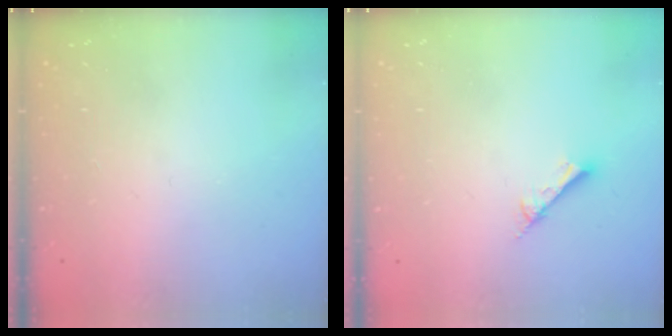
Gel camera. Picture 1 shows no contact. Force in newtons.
{"total": 2.6, "press": 2.6, "slide": 0.1}